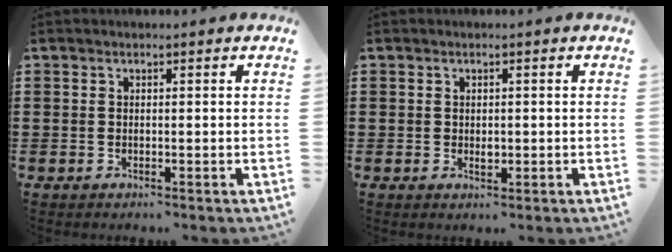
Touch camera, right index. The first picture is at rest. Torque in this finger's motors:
{"motor_torque": [0.60, 0.44, 0.01, 0.00]}